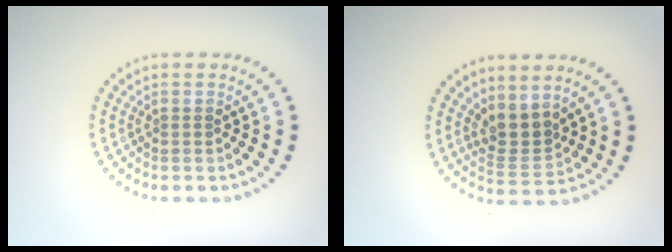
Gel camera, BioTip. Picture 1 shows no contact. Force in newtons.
{"total": 2.7, "press": 2.1, "slide": 1.7}